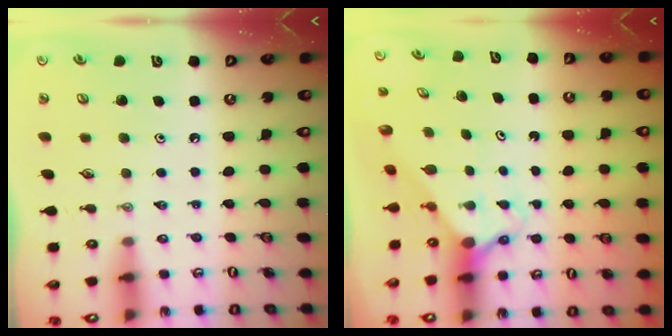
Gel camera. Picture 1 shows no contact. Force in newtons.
{"total": 2.2, "press": 2.2, "slide": 0.2}